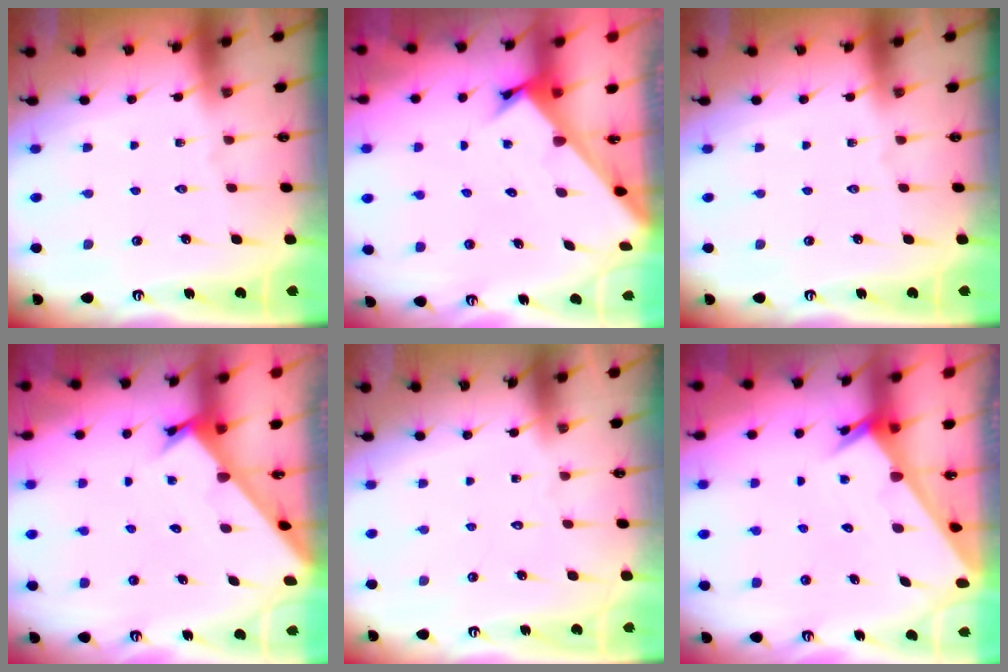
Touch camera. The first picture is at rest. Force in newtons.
{"total": 2.7, "press": 2.7, "slide": 0.2}
{"total": 0.0}
{"total": 2.4, "press": 2.4, "slide": 0.2}
{"total": 1.6, "press": 1.6, "slide": 0.1}
{"total": 2.3, "press": 2.3, "slide": 0.1}